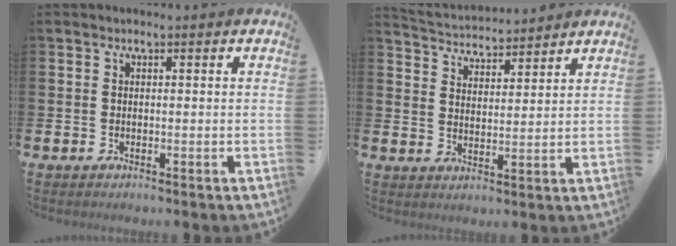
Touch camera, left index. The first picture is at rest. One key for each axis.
{"total": 4.0, "fx": 3.9, "fy": 0.5, "fz": -0.3, "tx": -0.011, "ty": -0.029, "tz": 0.068}